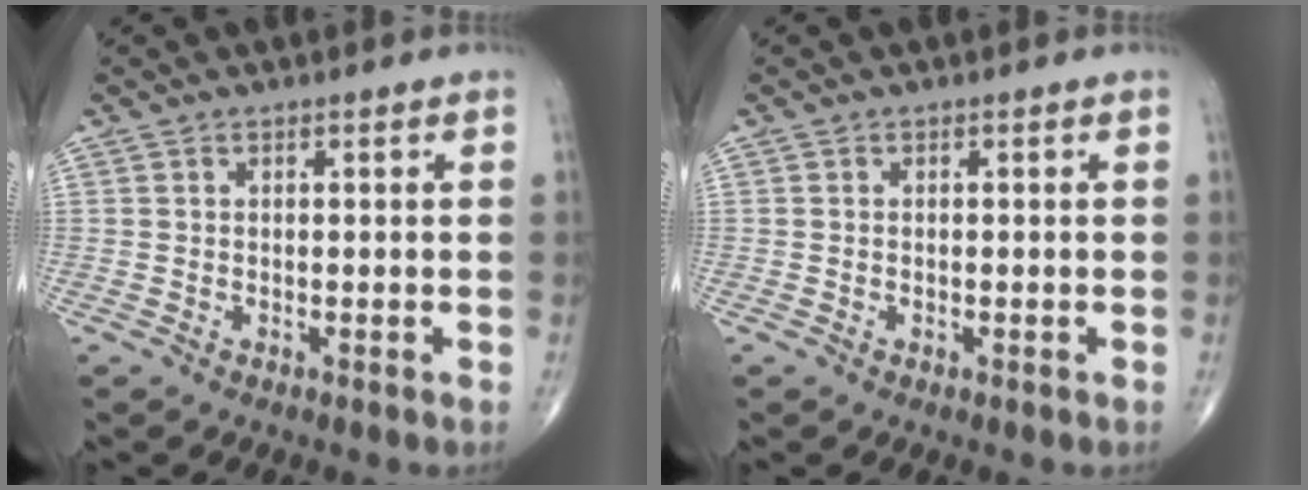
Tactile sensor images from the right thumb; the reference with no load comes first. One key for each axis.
{"total": 0.0}